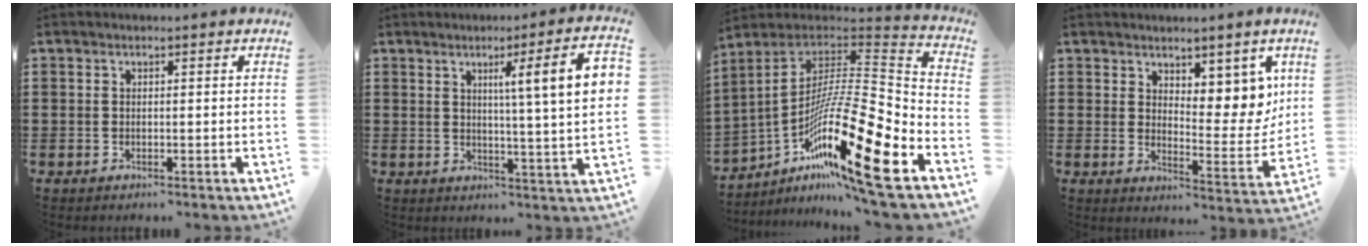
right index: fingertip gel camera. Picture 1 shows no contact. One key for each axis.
{"total": 9.0, "fx": 2.8, "fy": 0.0, "fz": 8.6, "tx": -0.140, "ty": -0.013, "tz": 0.037}
{"total": 20.7, "fx": -11.2, "fy": 2.8, "fz": 17.1, "tx": -0.330, "ty": 0.006, "tz": -0.208}
{"total": 6.8, "fx": 4.7, "fy": 3.9, "fz": 3.0, "tx": -0.054, "ty": -0.027, "tz": 0.085}